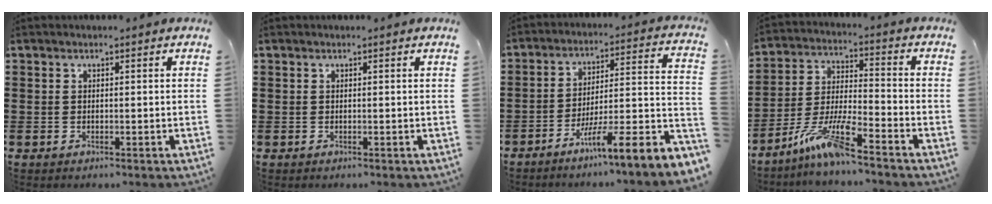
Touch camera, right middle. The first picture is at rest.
{"total": 0.0}
{"total": 6.2, "force": [-4.2, -1.0, 4.5], "torque": [-0.076, -0.039, -0.087]}
{"total": 8.7, "force": [-6.7, 0.4, 5.6], "torque": [-0.127, -0.012, -0.133]}